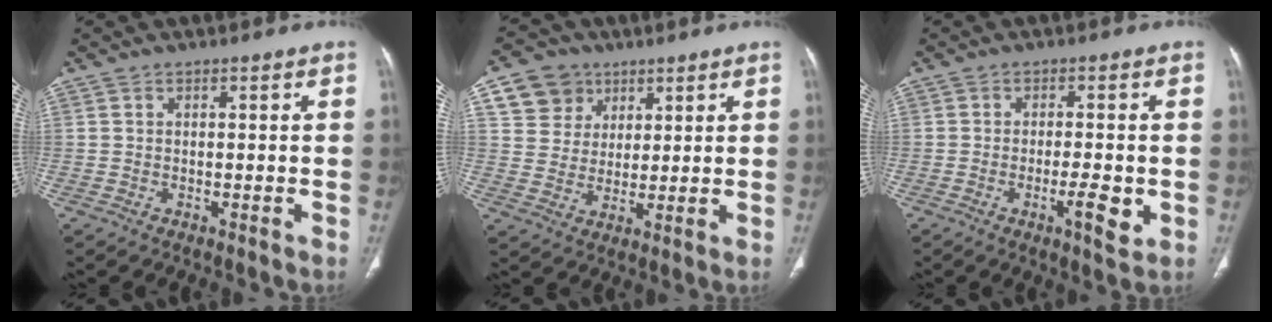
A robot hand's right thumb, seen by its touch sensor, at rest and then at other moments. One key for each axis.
{"total": 9.0, "fx": 4.4, "fy": 7.6, "fz": 2.0, "tx": -0.007, "ty": -0.014, "tz": 0.082}
{"total": 5.7, "fx": -1.5, "fy": 1.5, "fz": 5.2, "tx": -0.079, "ty": -0.005, "tz": -0.022}